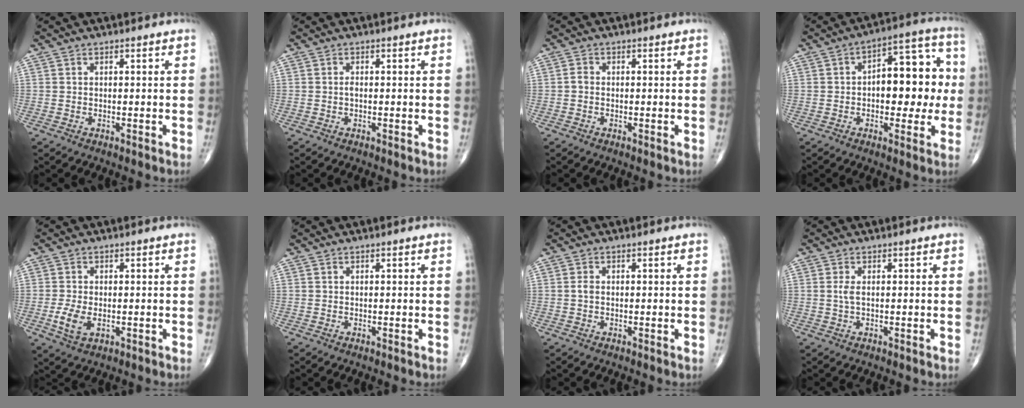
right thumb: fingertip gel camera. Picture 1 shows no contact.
{"total": 0.6, "force": [-0.1, 0.2, 0.5], "torque": [-0.011, 0.000, -0.004]}
{"total": 1.1, "force": [-0.2, 0.8, 0.7], "torque": [-0.010, 0.001, -0.007]}
{"total": 14.4, "force": [0.0, 7.8, 12.1], "torque": [-0.118, 0.037, -0.006]}
{"total": 4.7, "force": [-0.9, 2.5, 3.8], "torque": [-0.081, -0.007, -0.015]}
{"total": 0.0}
{"total": 1.1, "force": [-0.1, 0.7, 0.9], "torque": [-0.017, 0.000, -0.002]}
{"total": 1.5, "force": [0.1, 0.4, 1.4], "torque": [-0.040, 0.000, 0.005]}